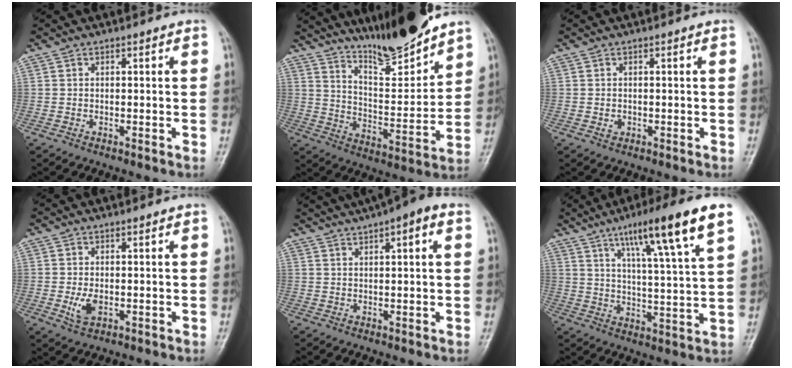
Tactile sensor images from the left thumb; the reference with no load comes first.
{"total": 13.8, "force": [12.2, 1.5, 6.4], "torque": [-0.081, -0.084, 0.213]}
{"total": 0.9, "force": [0.1, 0.7, 0.6], "torque": [-0.007, 0.004, 0.004]}
{"total": 3.2, "force": [-0.1, 1.8, 2.7], "torque": [-0.056, -0.006, 0.005]}
{"total": 9.0, "force": [5.5, 1.9, 6.8], "torque": [-0.099, 0.025, 0.080]}
{"total": 16.2, "force": [9.1, 1.4, 13.3], "torque": [-0.207, -0.033, 0.144]}